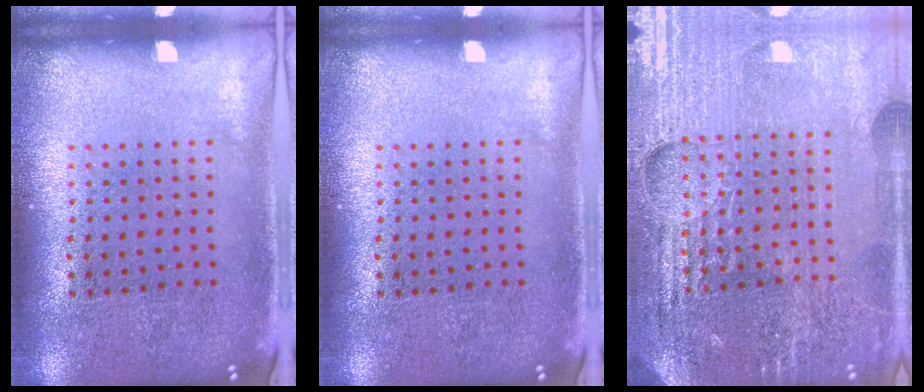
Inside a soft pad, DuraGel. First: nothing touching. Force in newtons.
{"total": 0.0}
{"total": 4.8, "press": 4.5, "slide": 1.6}